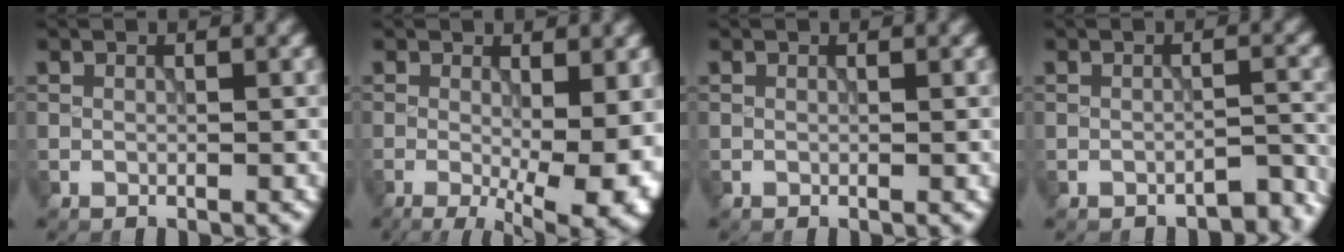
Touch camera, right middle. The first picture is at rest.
{"total": 9.4, "force": [-1.7, 3.8, 8.5], "torque": [-0.112, -0.019, -0.016]}
{"total": 0.0}
{"total": 2.3, "force": [-2.2, 0.4, 0.6], "torque": [-0.002, 0.005, -0.028]}